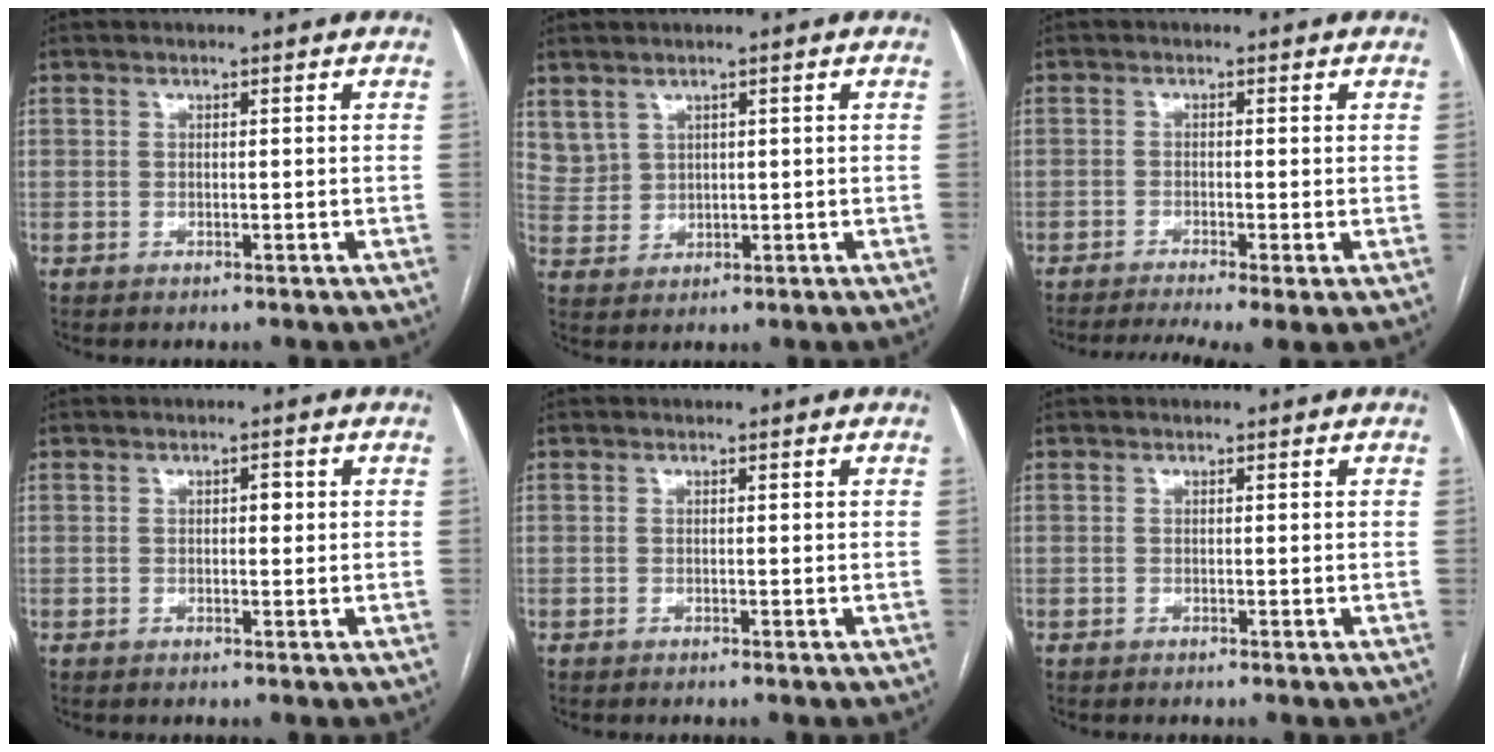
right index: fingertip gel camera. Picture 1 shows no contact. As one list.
[{"total": 3.9, "force": [2.4, 3.0, 0.2], "torque": [-0.002, 0.006, 0.056]}, {"total": 7.3, "force": [-4.9, 0.7, 5.3], "torque": [-0.088, -0.006, -0.082]}, {"total": 1.3, "force": [0.2, 0.6, 1.1], "torque": [-0.014, 0.003, 0.001]}, {"total": 0.0}, {"total": 0.0}]